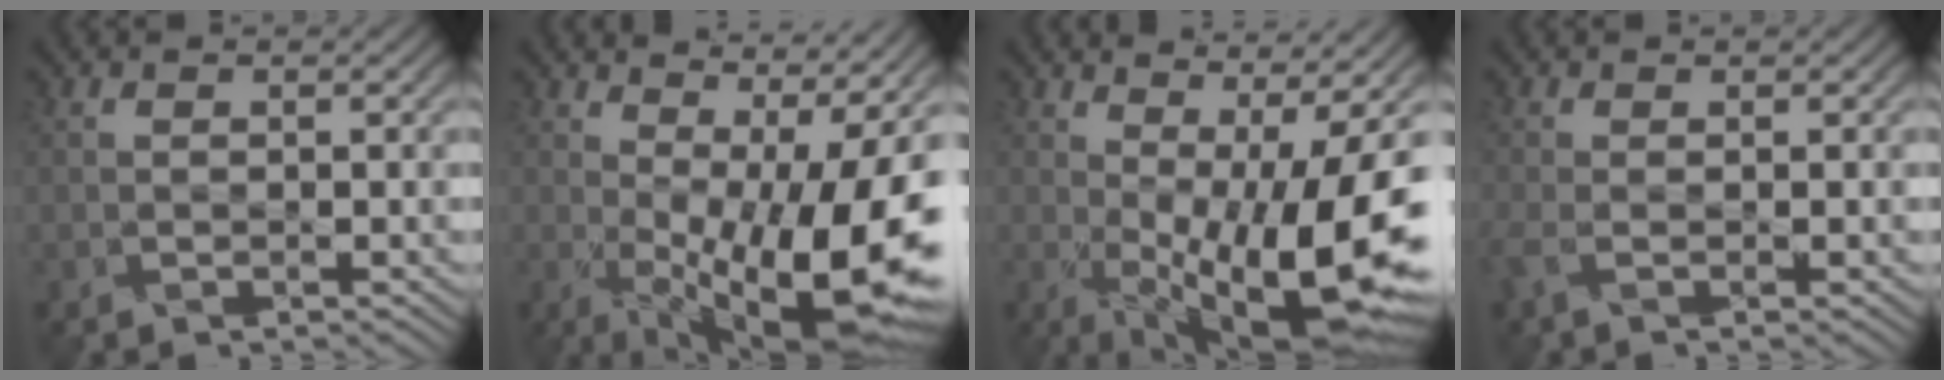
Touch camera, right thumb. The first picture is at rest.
{"total": 15.6, "force": [-0.4, 6.7, 14.0], "torque": [-0.206, -0.034, 0.020]}
{"total": 14.2, "force": [-1.1, 5.3, 13.1], "torque": [-0.215, -0.028, 0.000]}
{"total": 1.7, "force": [-0.8, 0.3, 1.5], "torque": [-0.042, -0.002, -0.019]}